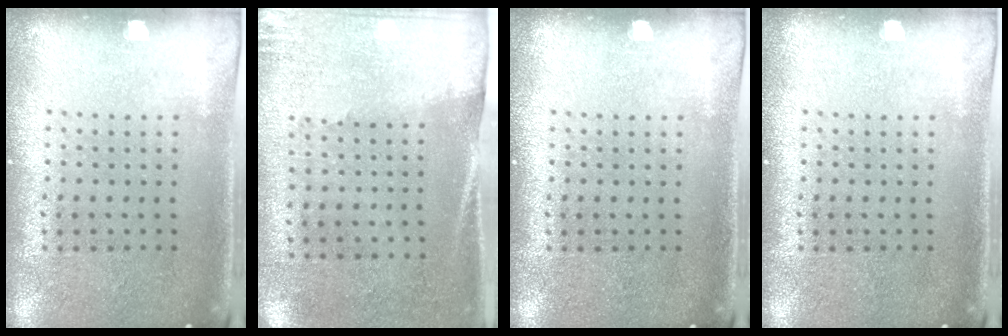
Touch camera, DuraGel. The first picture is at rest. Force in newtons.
{"total": 2.7, "press": 2.3, "slide": 1.4}
{"total": 0.0}
{"total": 0.0}